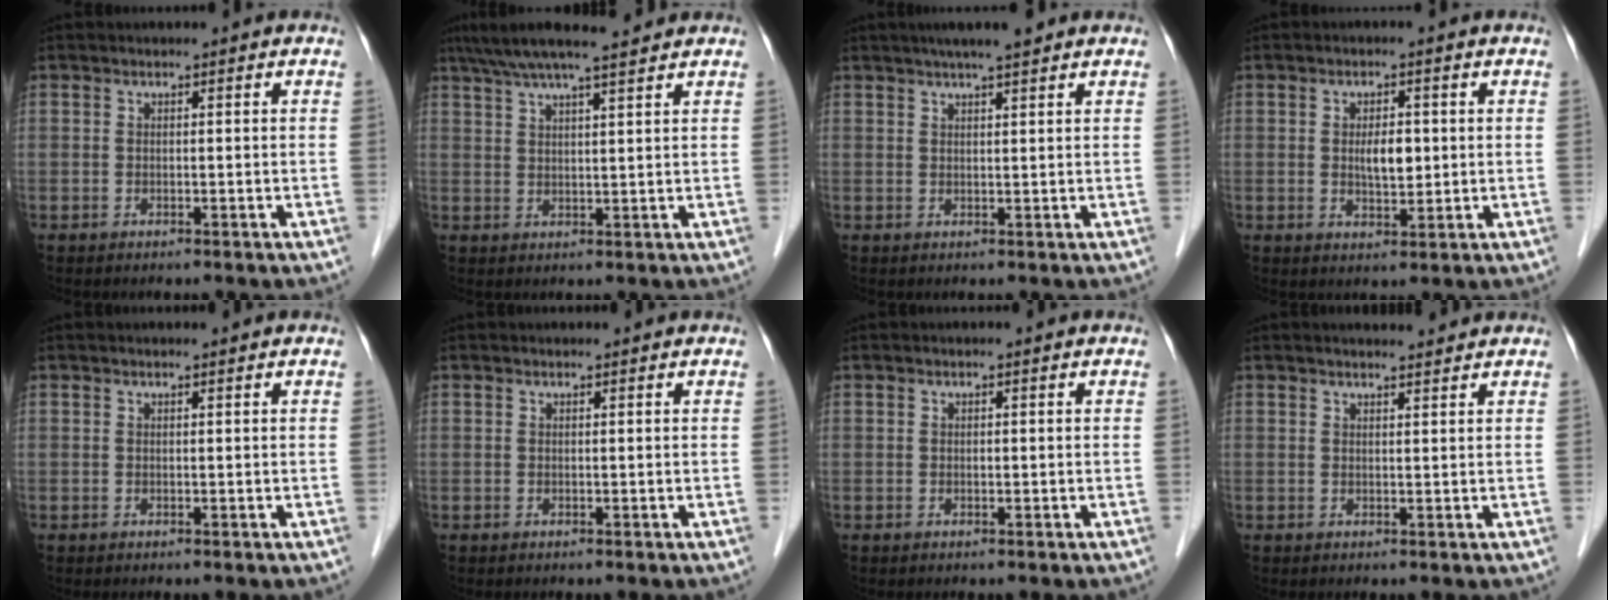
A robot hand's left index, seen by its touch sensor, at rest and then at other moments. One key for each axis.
{"total": 10.4, "fx": 8.8, "fy": 0.2, "fz": 5.5, "tx": -0.095, "ty": 0.031, "tz": 0.133}
{"total": 5.6, "fx": 4.3, "fy": 0.3, "fz": 3.5, "tx": -0.052, "ty": 0.023, "tz": 0.068}
{"total": 3.9, "fx": 0.4, "fy": 1.6, "fz": 3.5, "tx": -0.061, "ty": -0.001, "tz": 0.011}
{"total": 0.7, "fx": 0.7, "fy": 0.0, "fz": 0.3, "tx": -0.009, "ty": 0.005, "tz": 0.013}
{"total": 0.7, "fx": 0.7, "fy": 0.1, "fz": 0.0, "tx": -0.006, "ty": 0.007, "tz": 0.011}
{"total": 0.0}
{"total": 3.9, "fx": 3.7, "fy": 0.5, "fz": 1.2, "tx": -0.018, "ty": 0.010, "tz": 0.049}